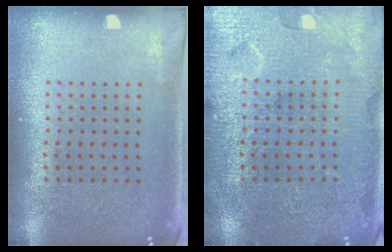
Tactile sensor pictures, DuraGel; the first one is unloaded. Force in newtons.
{"total": 6.1, "press": 6.0, "slide": 0.8}